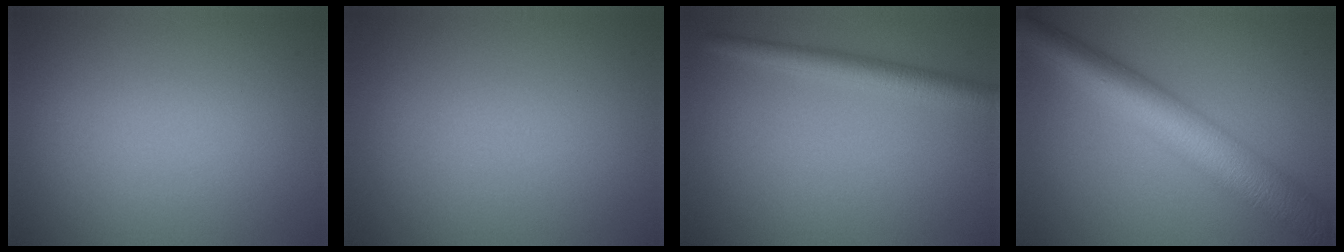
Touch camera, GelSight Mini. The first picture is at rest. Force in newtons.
{"total": 0.0}
{"total": 3.0, "press": 3.0, "slide": 0.0}
{"total": 8.4, "press": 8.4, "slide": 0.2}